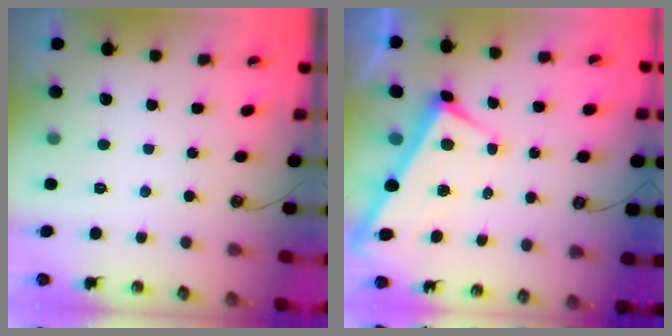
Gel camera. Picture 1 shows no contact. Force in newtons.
{"total": 2.9, "press": 2.8, "slide": 0.9}